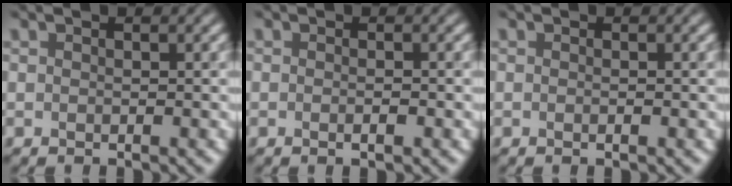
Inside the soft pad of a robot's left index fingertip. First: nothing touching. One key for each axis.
{"total": 1.2, "fx": -0.4, "fy": 0.6, "fz": 1.0, "tx": 0.007, "ty": 0.004, "tz": -0.017}
{"total": 0.5, "fx": -0.2, "fy": 0.4, "fz": 0.3, "tx": 0.004, "ty": 0.007, "tz": -0.012}